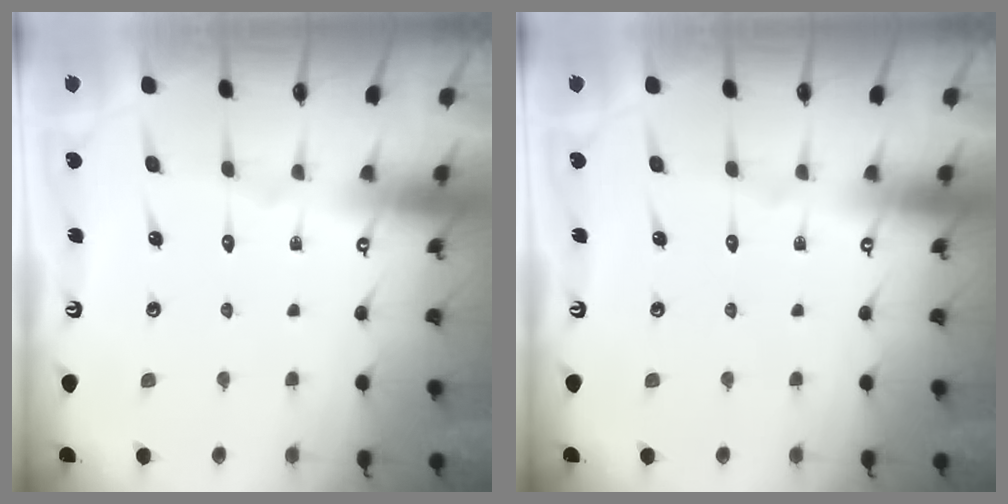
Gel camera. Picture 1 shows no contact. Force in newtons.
{"total": 0.0}